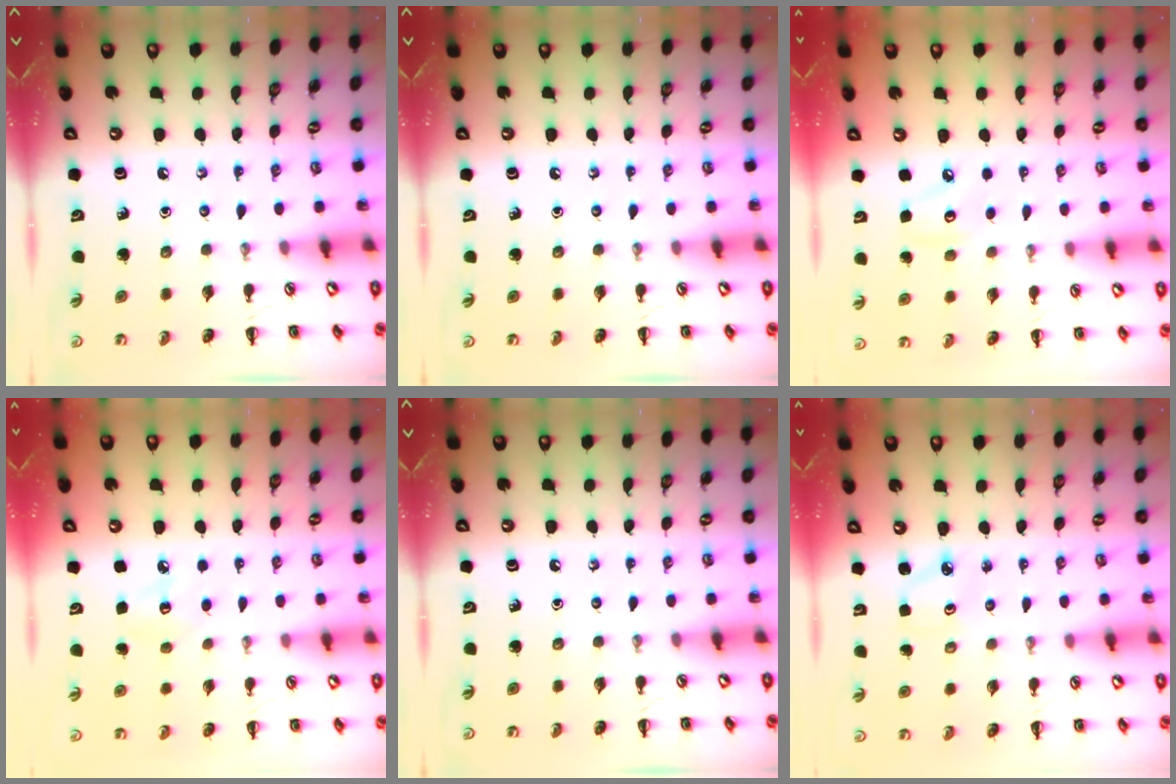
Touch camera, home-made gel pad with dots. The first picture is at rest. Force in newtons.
{"total": 0.0}
{"total": 4.1, "press": 4.1, "slide": 0.6}
{"total": 7.6, "press": 7.4, "slide": 1.7}
{"total": 0.0}
{"total": 2.5, "press": 2.4, "slide": 0.6}